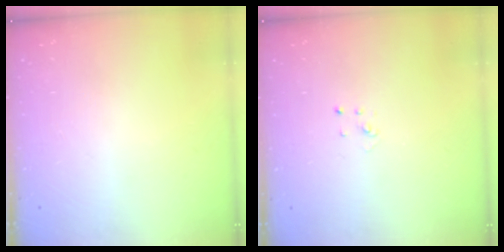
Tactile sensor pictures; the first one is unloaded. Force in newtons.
{"total": 2.0, "press": 2.0, "slide": 0.1}